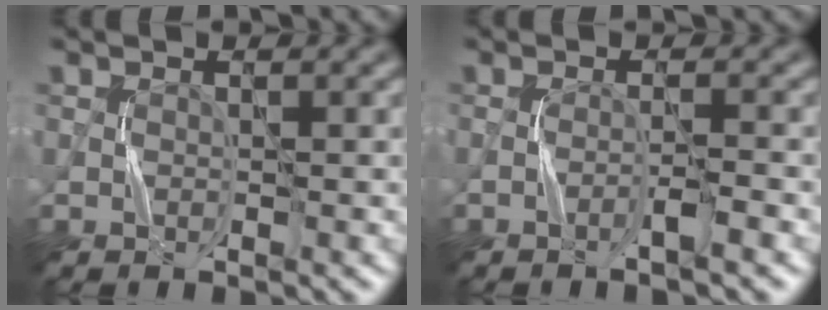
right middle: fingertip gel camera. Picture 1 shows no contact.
{"total": 1.6, "force": [-1.0, 0.0, 1.3], "torque": [-0.014, 0.008, -0.026]}